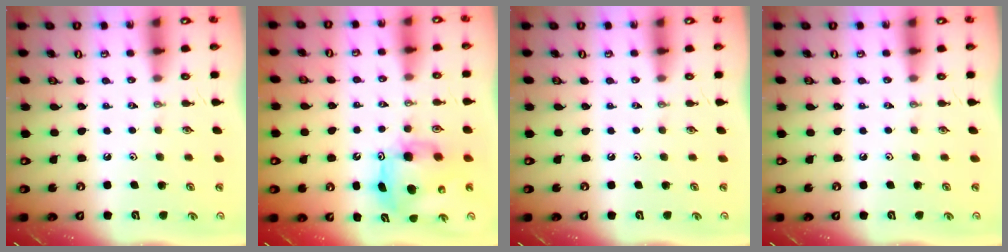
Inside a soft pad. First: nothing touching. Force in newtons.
{"total": 10.0, "press": 10.0, "slide": 0.5}
{"total": 0.0}
{"total": 0.0}